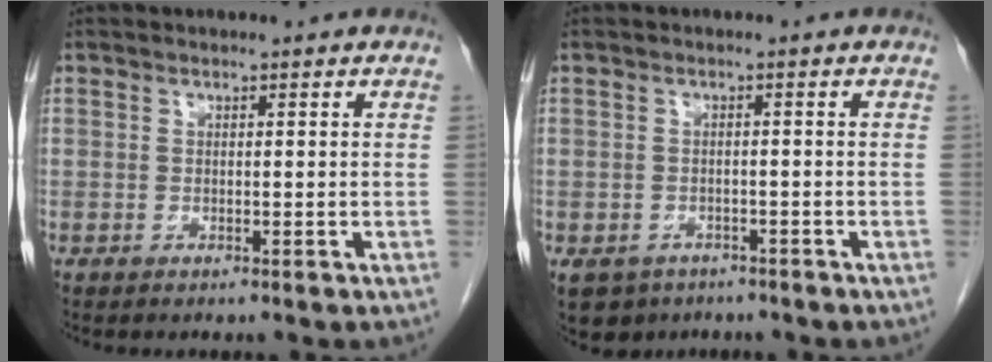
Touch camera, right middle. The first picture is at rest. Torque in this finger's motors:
{"motor_torque": [0.76, -0.49, 0.26, 0.05]}